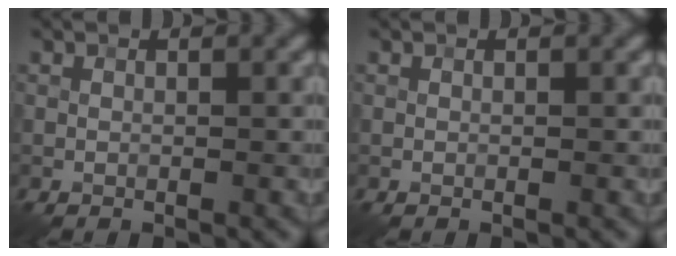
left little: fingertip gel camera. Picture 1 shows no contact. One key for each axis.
{"total": 0.0}